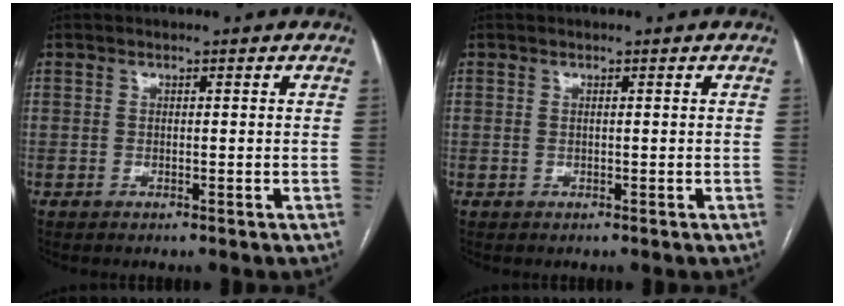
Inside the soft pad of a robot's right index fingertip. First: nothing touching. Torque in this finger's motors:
{"motor_torque": [-0.16, -0.07, -0.04, 0.01]}